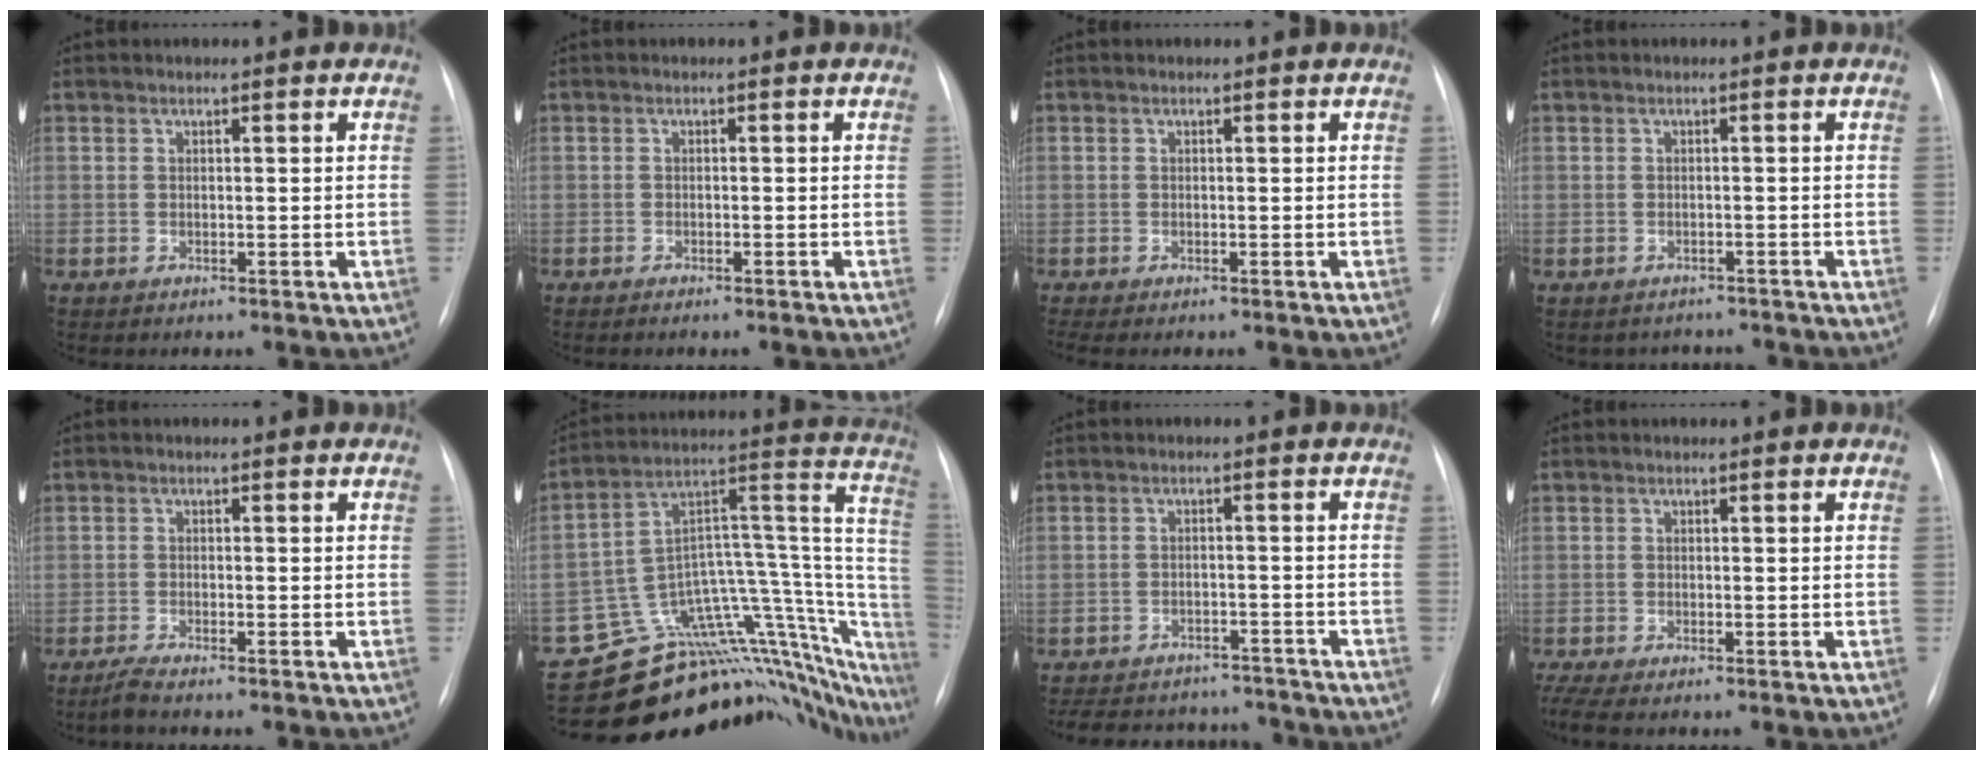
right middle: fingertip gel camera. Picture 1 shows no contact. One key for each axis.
{"total": 1.4, "fx": -1.1, "fy": 0.3, "fz": 0.8, "tx": -0.016, "ty": -0.002, "tz": -0.013}
{"total": 1.2, "fx": -1.0, "fy": 0.1, "fz": 0.7, "tx": -0.006, "ty": -0.003, "tz": -0.012}
{"total": 3.3, "fx": -2.8, "fy": 1.7, "fz": -0.4, "tx": 0.003, "ty": 0.015, "tz": -0.038}
{"total": 2.4, "fx": -2.1, "fy": 0.0, "fz": 1.2, "tx": -0.031, "ty": -0.006, "tz": -0.035}
{"total": 26.5, "fx": -24.1, "fy": 6.9, "fz": 8.7, "tx": -0.019, "ty": 0.075, "tz": -0.330}
{"total": 15.7, "fx": -14.1, "fy": 5.6, "fz": 4.3, "tx": -0.100, "ty": 0.012, "tz": -0.183}
{"total": 3.9, "fx": -3.1, "fy": 0.8, "fz": 2.3, "tx": -0.053, "ty": -0.004, "tz": -0.054}